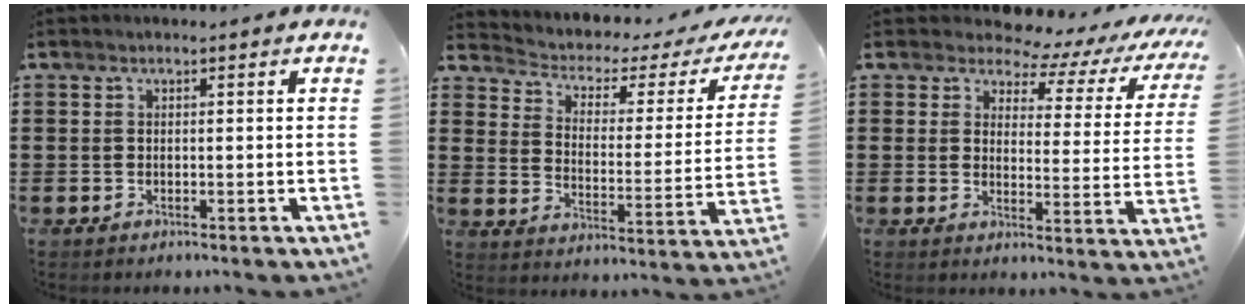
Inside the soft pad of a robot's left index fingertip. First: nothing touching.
{"total": 2.6, "force": [1.4, 1.5, 1.6], "torque": [-0.045, -0.016, 0.013]}
{"total": 4.9, "force": [4.3, 1.6, 1.6], "torque": [-0.043, -0.037, 0.066]}